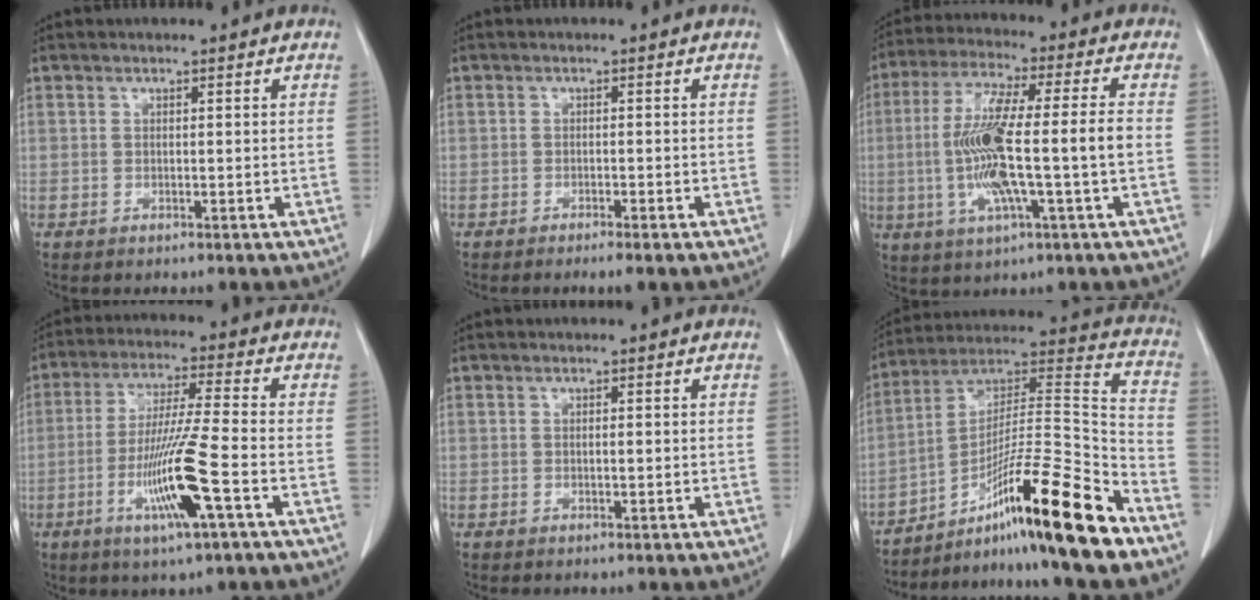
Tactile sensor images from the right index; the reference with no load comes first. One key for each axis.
{"total": 2.0, "fx": -1.4, "fy": 0.0, "fz": 1.4, "tx": -0.023, "ty": -0.004, "tz": -0.019}
{"total": 13.9, "fx": -1.9, "fy": 0.8, "fz": 13.8, "tx": -0.274, "ty": 0.007, "tz": -0.036}
{"total": 11.9, "fx": -4.4, "fy": -0.5, "fz": 11.1, "tx": -0.219, "ty": -0.016, "tz": -0.083}
{"total": 0.6, "fx": 0.0, "fy": 0.1, "fz": 0.6, "tx": -0.011, "ty": -0.001, "tz": 0.001}
{"total": 19.9, "fx": -13.1, "fy": -0.2, "fz": 15.0, "tx": -0.251, "ty": 0.003, "tz": -0.218}